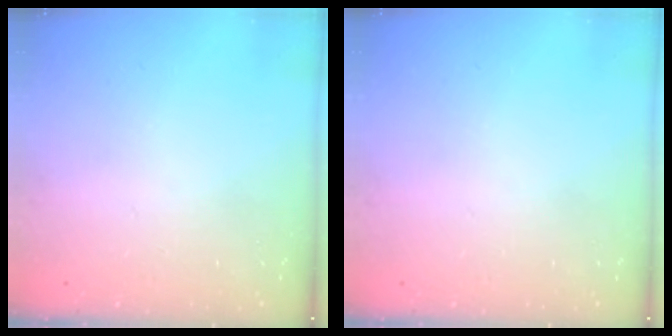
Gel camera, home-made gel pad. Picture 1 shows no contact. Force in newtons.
{"total": 0.0}